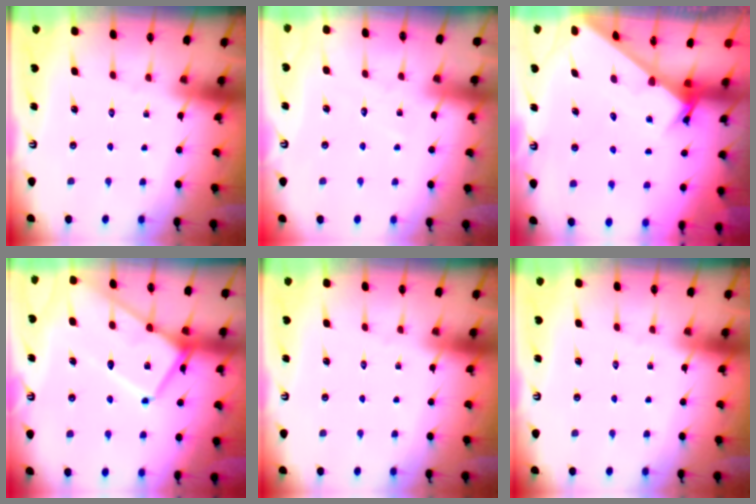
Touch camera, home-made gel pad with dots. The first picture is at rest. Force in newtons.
{"total": 3.1, "press": 3.1, "slide": 0.3}
{"total": 2.9, "press": 2.9, "slide": 0.1}
{"total": 12.7, "press": 12.6, "slide": 1.6}
{"total": 0.0}
{"total": 0.0}